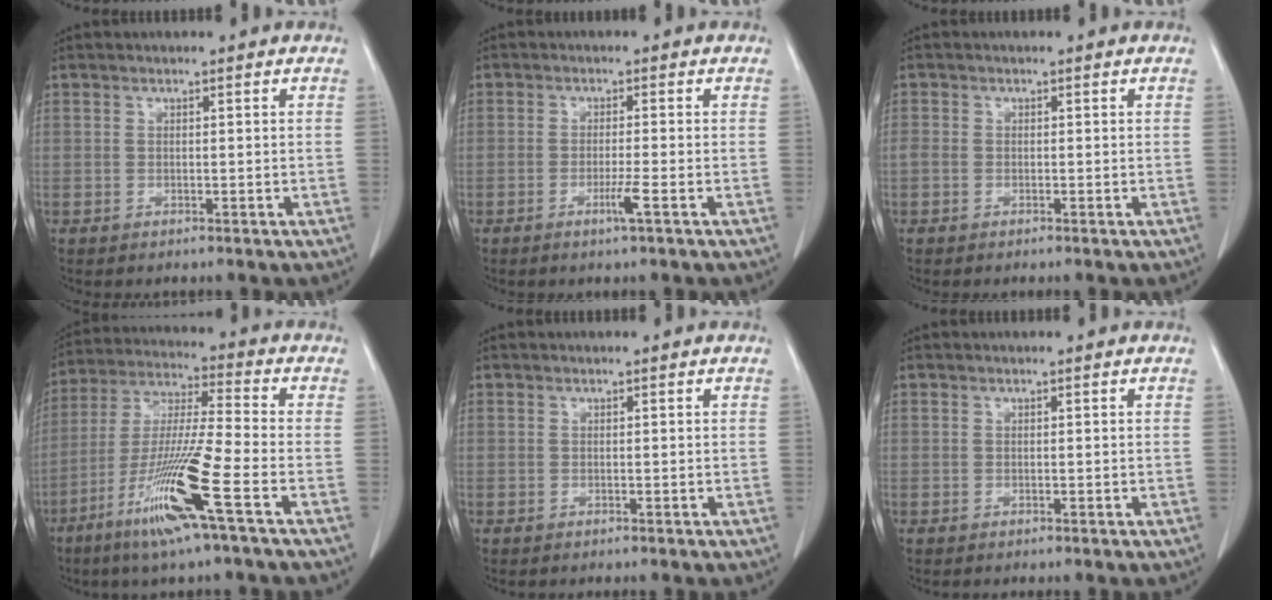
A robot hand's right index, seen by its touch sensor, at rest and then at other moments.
{"total": 2.7, "force": [-1.2, -0.4, 2.3], "torque": [-0.044, -0.006, -0.024]}
{"total": 0.8, "force": [-0.2, 0.7, 0.5], "torque": [-0.012, 0.008, -0.004]}
{"total": 14.9, "force": [-6.9, -0.5, 13.2], "torque": [-0.269, -0.025, -0.134]}
{"total": 0.0}
{"total": 0.0}